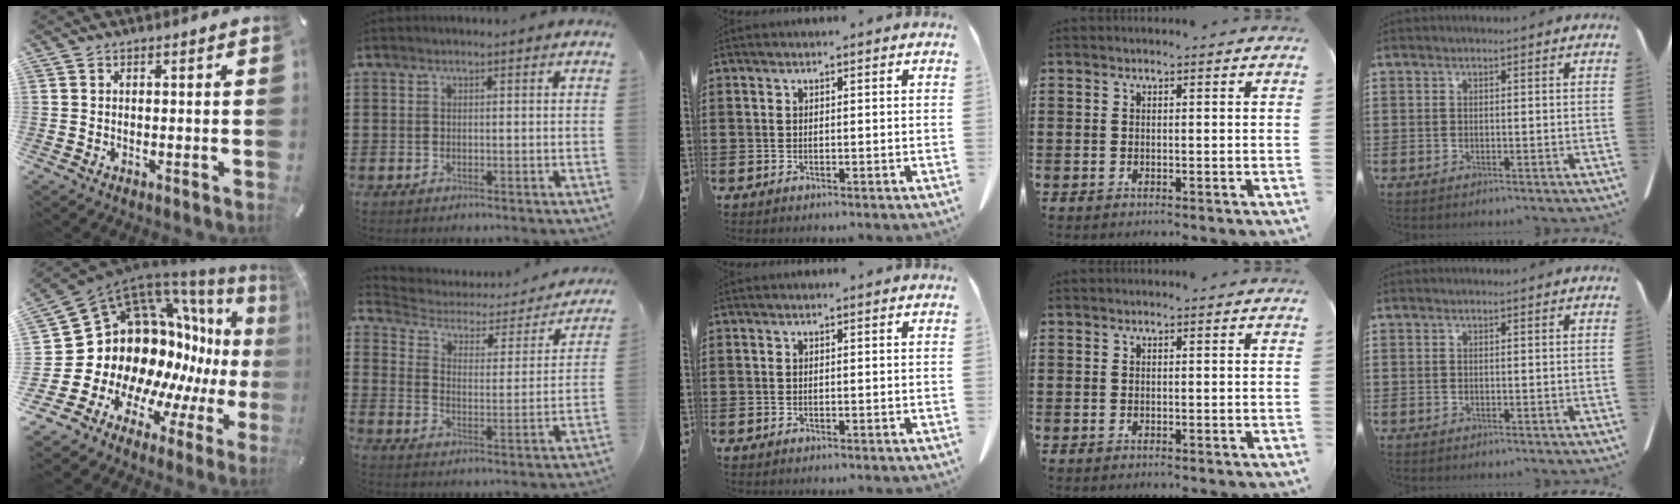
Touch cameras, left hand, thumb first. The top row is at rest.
{"thumb": {"total": 20.1, "force": [3.0, 16.1, 11.6], "torque": [-0.175, -0.115, 0.108]}, "index": {"total": 3.0, "force": [1.8, 1.9, 1.5], "torque": [-0.045, -0.015, 0.022]}}